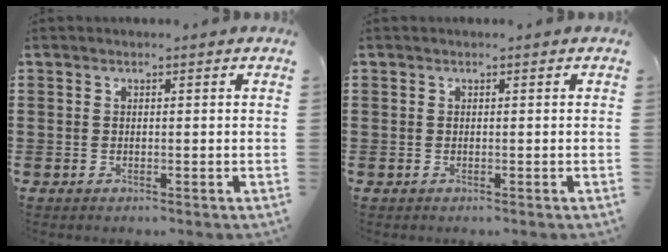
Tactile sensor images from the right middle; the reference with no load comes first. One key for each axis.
{"total": 0.0}